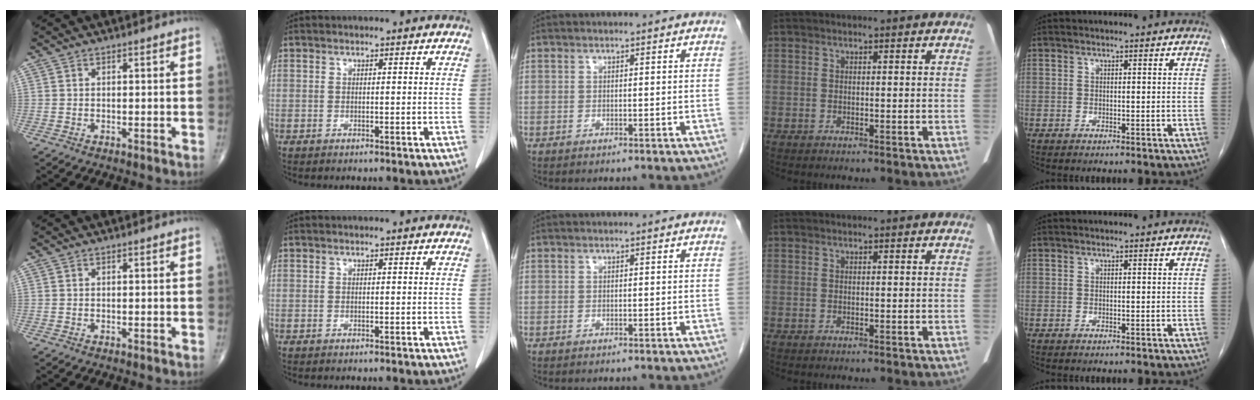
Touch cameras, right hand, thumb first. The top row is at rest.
{}